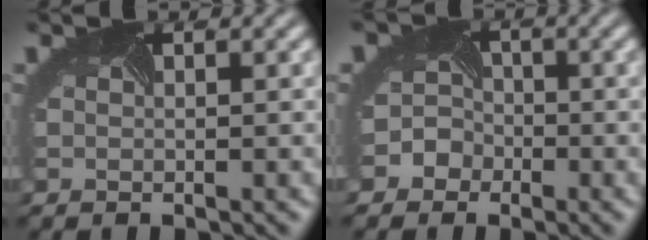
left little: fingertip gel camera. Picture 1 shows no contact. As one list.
[{"total": 3.8, "force": [-1.8, 3.3, 0.1], "torque": [0.015, 0.017, -0.047]}]